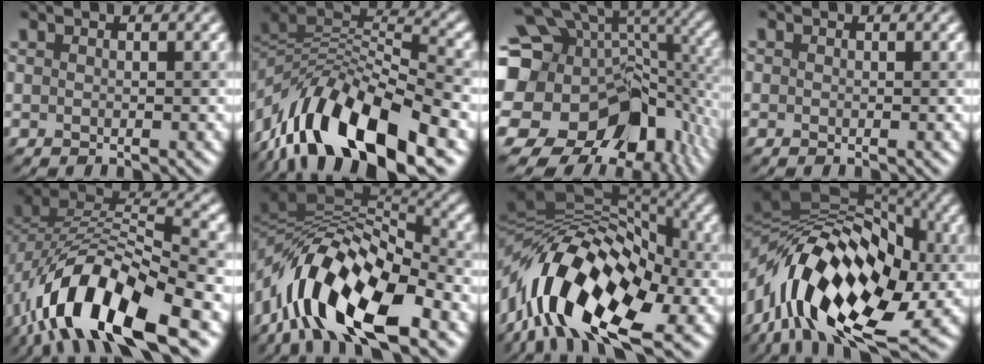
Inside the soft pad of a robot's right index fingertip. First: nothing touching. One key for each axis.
{"total": 12.3, "fx": -6.0, "fy": 4.9, "fz": 9.6, "tx": -0.154, "ty": 0.023, "tz": -0.111}
{"total": 17.1, "fx": -3.7, "fy": 12.9, "fz": 10.7, "tx": -0.186, "ty": 0.009, "tz": -0.051}
{"total": 0.0}
{"total": 12.5, "fx": -6.4, "fy": 5.4, "fz": 9.3, "tx": -0.162, "ty": 0.008, "tz": -0.124}
{"total": 13.0, "fx": -5.1, "fy": 5.4, "fz": 10.7, "tx": -0.175, "ty": 0.025, "tz": -0.099}
{"total": 15.9, "fx": -4.9, "fy": 8.9, "fz": 12.3, "tx": -0.221, "ty": 0.027, "tz": -0.103}
{"total": 16.8, "fx": -2.6, "fy": 10.1, "fz": 13.1, "tx": -0.233, "ty": 0.028, "tz": -0.053}